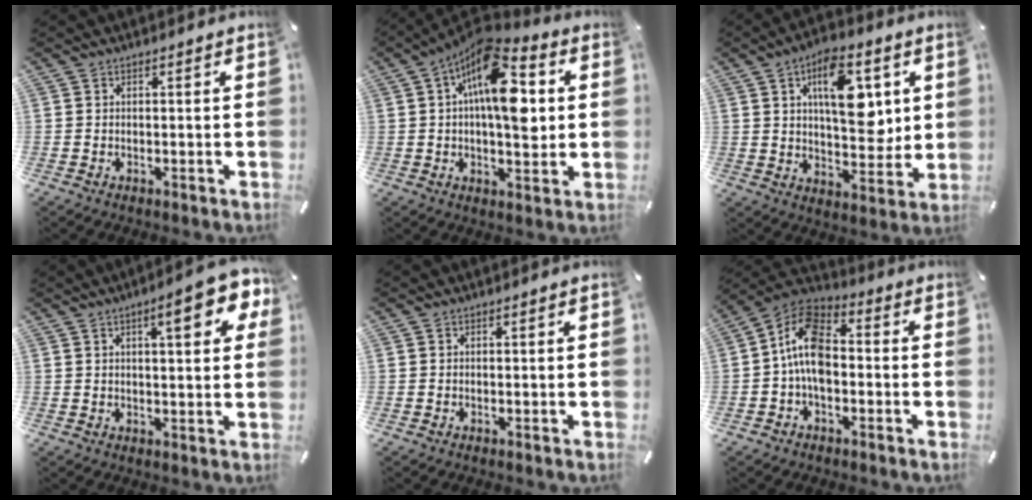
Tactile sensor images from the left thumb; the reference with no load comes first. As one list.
[{"total": 17.2, "force": [4.1, 8.1, 14.5], "torque": [-0.233, -0.026, 0.067]}, {"total": 15.7, "force": [5.1, 8.2, 12.4], "torque": [-0.166, -0.012, 0.085]}, {"total": 11.1, "force": [5.3, 3.3, 9.2], "torque": [-0.125, -0.015, 0.081]}, {"total": 0.0}, {"total": 11.5, "force": [-1.7, 7.0, 8.9], "torque": [-0.193, 0.006, -0.033]}]